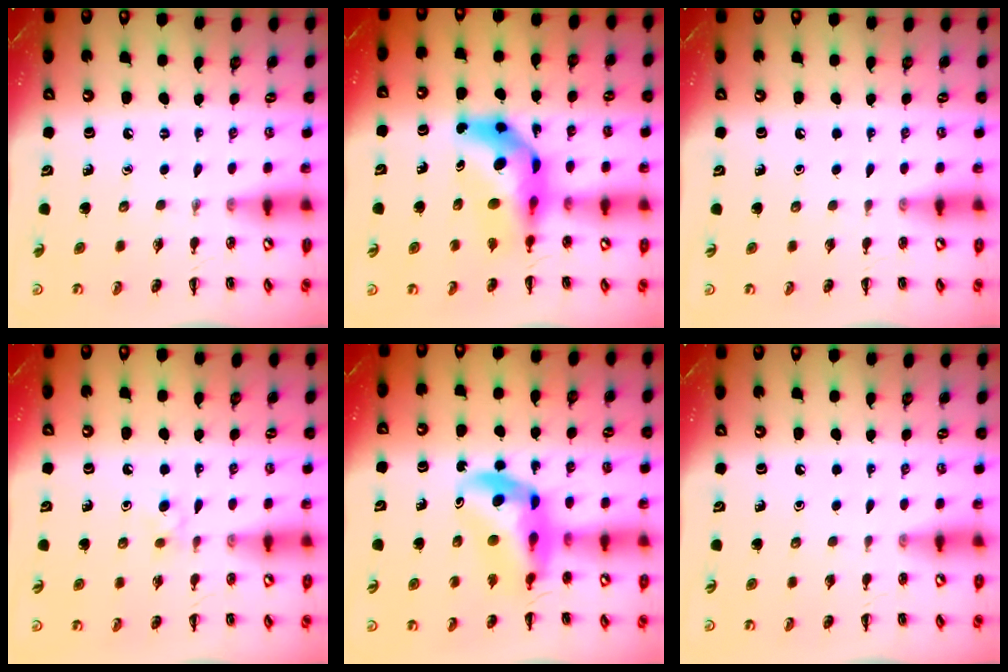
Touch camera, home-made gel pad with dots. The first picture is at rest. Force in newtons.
{"total": 9.6, "press": 9.0, "slide": 3.2}
{"total": 0.0}
{"total": 3.9, "press": 3.6, "slide": 1.7}
{"total": 11.4, "press": 10.9, "slide": 3.3}
{"total": 0.0}